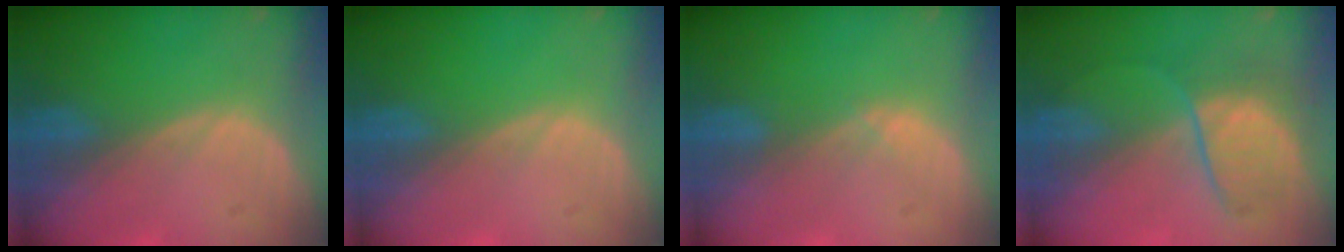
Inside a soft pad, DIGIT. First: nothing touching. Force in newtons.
{"total": 0.0}
{"total": 0.7, "press": 0.6, "slide": 0.4}
{"total": 6.6, "press": 6.5, "slide": 1.3}